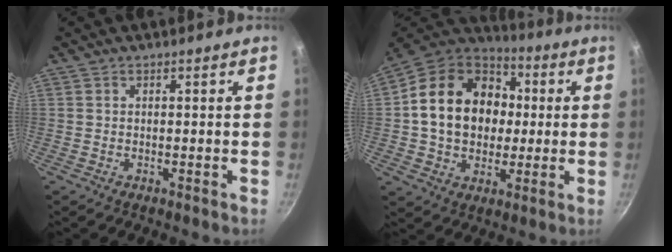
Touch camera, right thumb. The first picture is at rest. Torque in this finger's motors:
{"motor_torque": [0.10, 0.80, 0.34, 0.06, 0.15]}